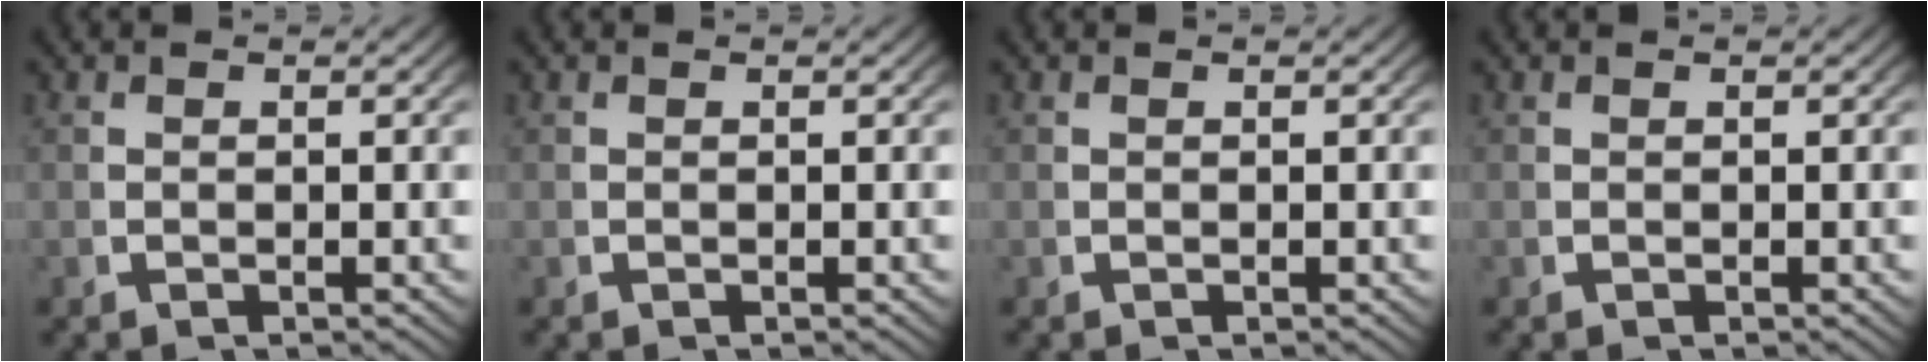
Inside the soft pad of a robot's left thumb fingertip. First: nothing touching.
{"total": 0.0}
{"total": 0.0}
{"total": 0.0}